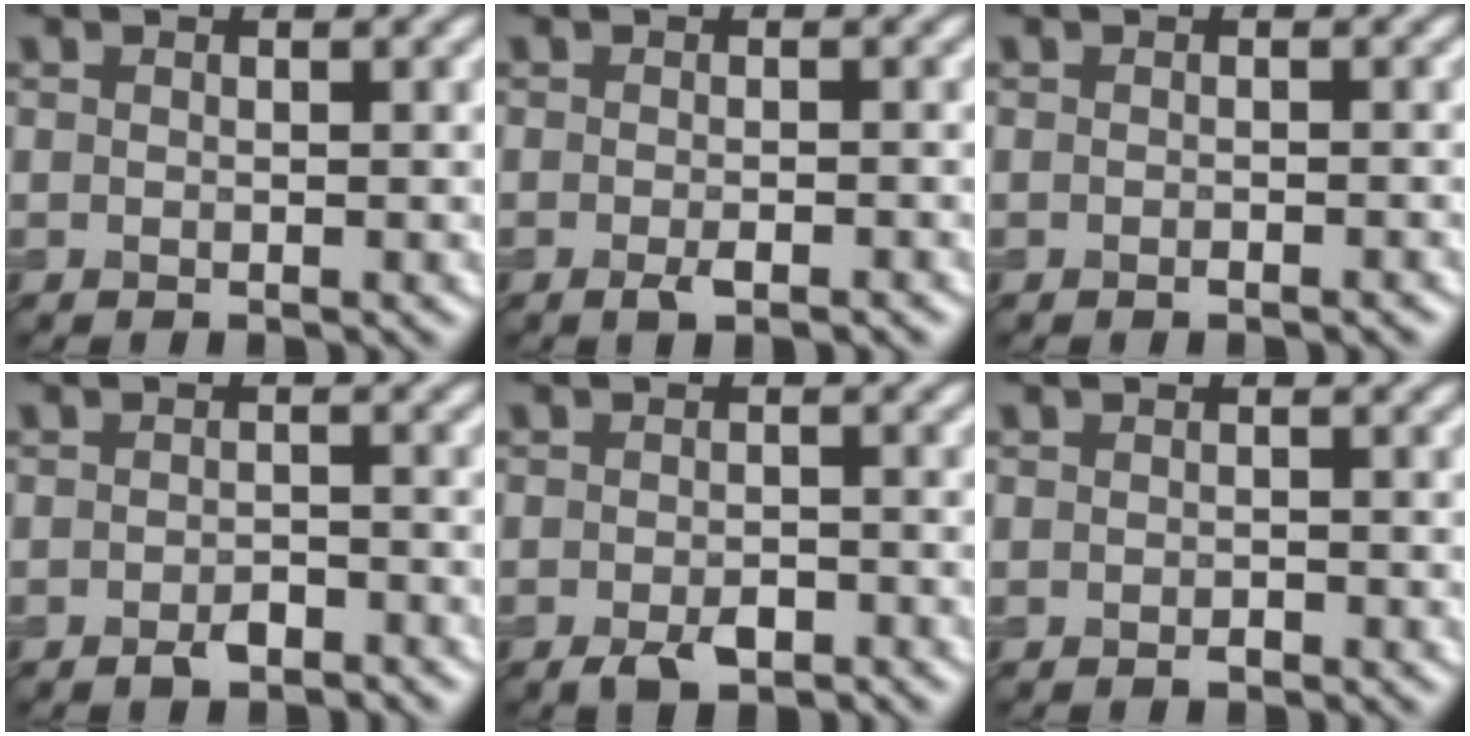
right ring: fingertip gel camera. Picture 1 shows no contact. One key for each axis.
{"total": 1.6, "fx": -0.9, "fy": 0.3, "fz": 1.3, "tx": -0.021, "ty": -0.003, "tz": -0.016}
{"total": 0.6, "fx": -0.4, "fy": 0.2, "fz": 0.3, "tx": -0.005, "ty": 0.000, "tz": -0.006}
{"total": 1.9, "fx": -1.4, "fy": 0.8, "fz": 1.0, "tx": -0.017, "ty": 0.002, "tz": -0.025}
{"total": 2.6, "fx": -1.6, "fy": 1.2, "fz": 1.6, "tx": -0.027, "ty": -0.002, "tz": -0.028}
{"total": 0.6, "fx": -0.4, "fy": 0.3, "fz": 0.3, "tx": -0.005, "ty": -0.001, "tz": -0.006}